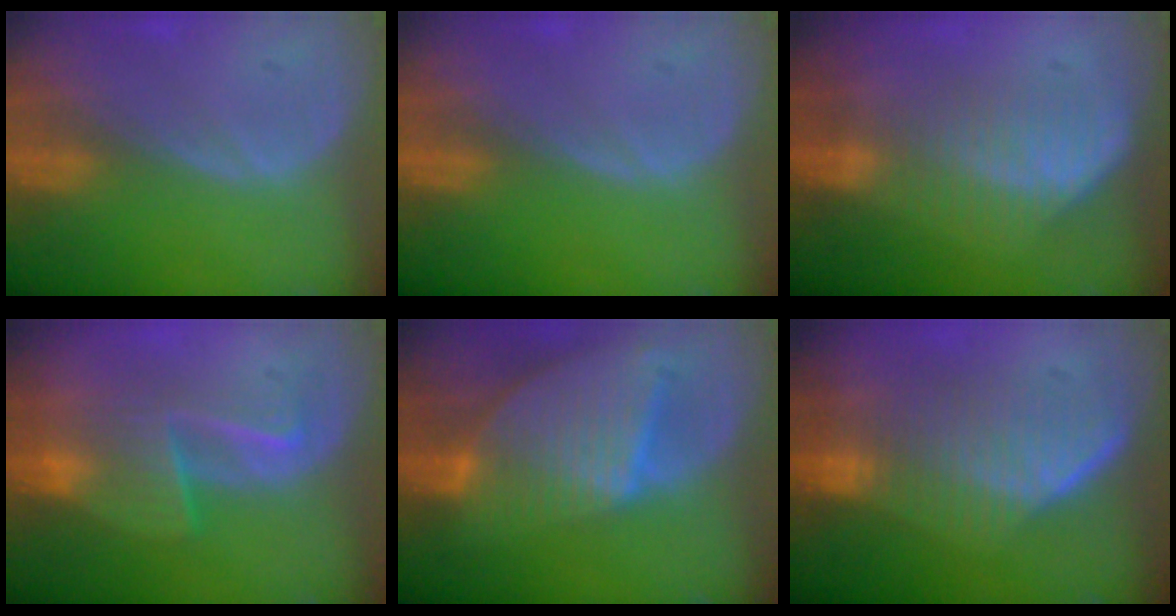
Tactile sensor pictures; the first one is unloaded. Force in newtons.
{"total": 0.0}
{"total": 7.4, "press": 6.4, "slide": 3.8}
{"total": 6.6, "press": 6.4, "slide": 1.4}
{"total": 9.6, "press": 8.3, "slide": 4.8}
{"total": 7.3, "press": 7.3, "slide": 0.4}